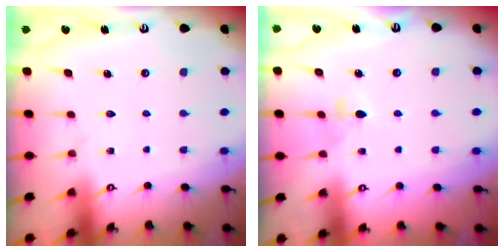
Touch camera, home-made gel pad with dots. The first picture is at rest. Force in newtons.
{"total": 3.2, "press": 3.1, "slide": 0.8}